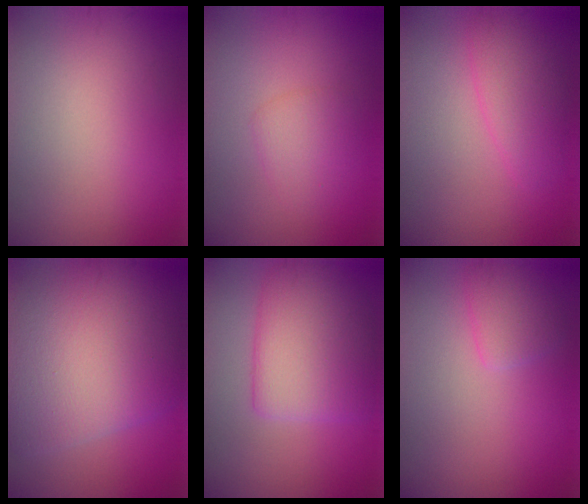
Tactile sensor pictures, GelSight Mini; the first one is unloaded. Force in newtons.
{"total": 2.0, "press": 2.0, "slide": 0.2}
{"total": 2.7, "press": 2.7, "slide": 0.1}
{"total": 12.5, "press": 12.5, "slide": 0.3}
{"total": 5.8, "press": 5.8, "slide": 0.6}
{"total": 1.8, "press": 1.8, "slide": 0.2}